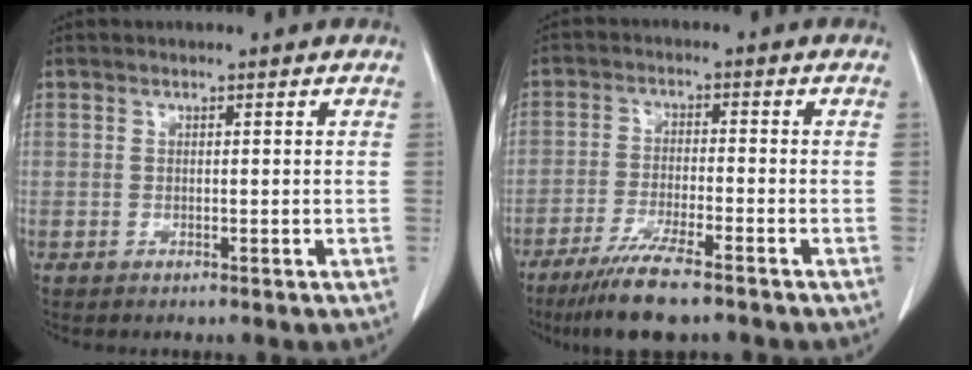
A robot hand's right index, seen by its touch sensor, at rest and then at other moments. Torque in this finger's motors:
{"motor_torque": [1.07, -0.78, 0.48, 0.12]}